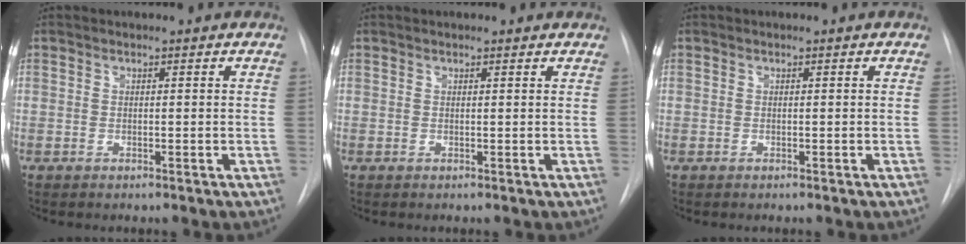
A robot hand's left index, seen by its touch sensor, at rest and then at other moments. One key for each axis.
{"total": 2.6, "fx": 2.4, "fy": 0.5, "fz": 0.8, "tx": -0.013, "ty": 0.020, "tz": 0.022}
{"total": 0.0}